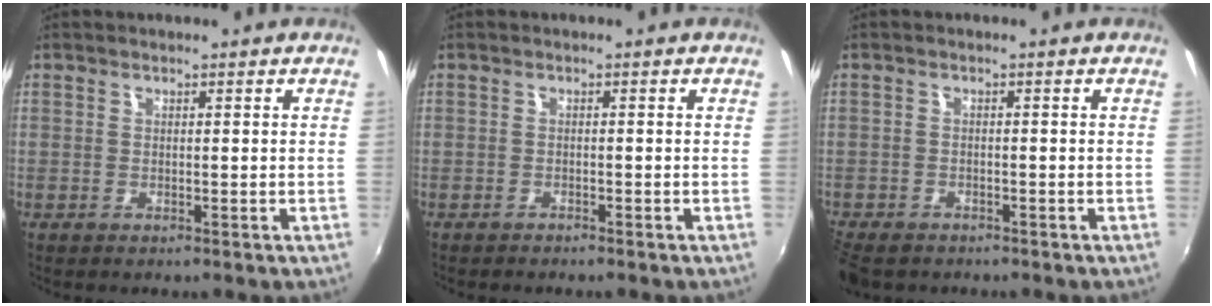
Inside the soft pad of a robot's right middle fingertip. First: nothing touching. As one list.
[{"total": 1.0, "force": [-1.0, 0.1, 0.1], "torque": [-0.009, -0.003, -0.016]}, {"total": 6.3, "force": [-4.8, 3.1, 2.5], "torque": [-0.077, -0.025, -0.088]}]